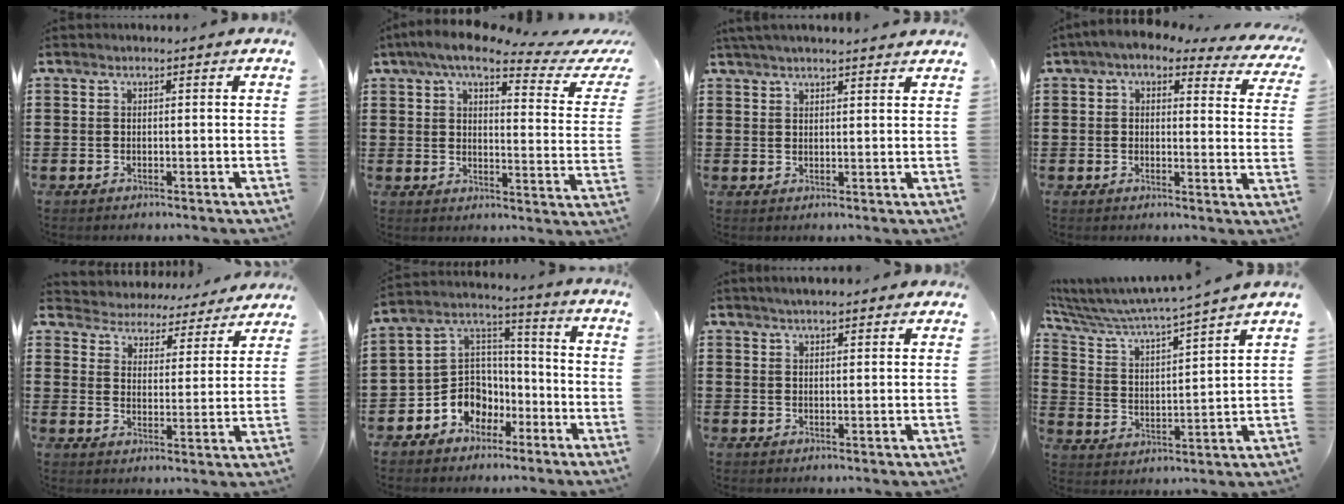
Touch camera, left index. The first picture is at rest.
{"total": 8.1, "force": [5.8, 1.3, 5.5], "torque": [-0.112, -0.023, 0.093]}
{"total": 2.5, "force": [2.4, -0.2, 0.7], "torque": [-0.021, 0.001, 0.046]}
{"total": 3.7, "force": [2.8, 1.1, 2.2], "torque": [-0.055, -0.011, 0.046]}
{"total": 4.1, "force": [4.0, 0.0, -0.8], "torque": [-0.014, -0.040, 0.062]}
{"total": 7.7, "force": [-4.0, 6.5, 0.6], "torque": [-0.037, 0.013, -0.076]}
{"total": 2.3, "force": [2.1, 0.3, 0.8], "torque": [-0.021, 0.003, 0.038]}
{"total": 5.3, "force": [5.2, -0.6, 1.2], "torque": [-0.052, -0.044, 0.079]}